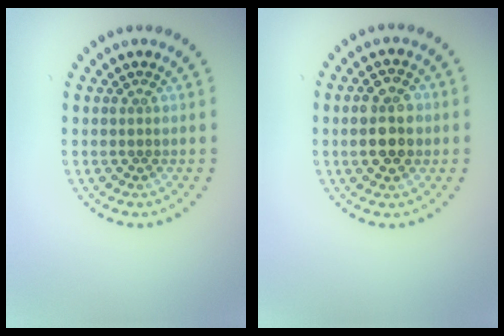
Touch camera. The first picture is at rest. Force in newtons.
{"total": 3.5, "press": 3.5, "slide": 0.2}